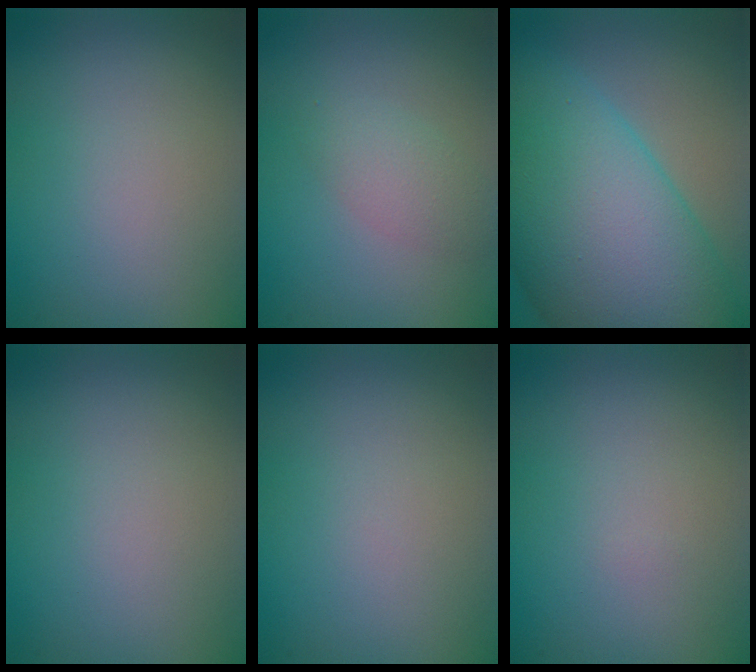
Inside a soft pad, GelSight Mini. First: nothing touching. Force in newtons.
{"total": 2.1, "press": 2.1, "slide": 0.1}
{"total": 15.1, "press": 15.1, "slide": 0.4}
{"total": 0.0}
{"total": 0.0}
{"total": 0.0}